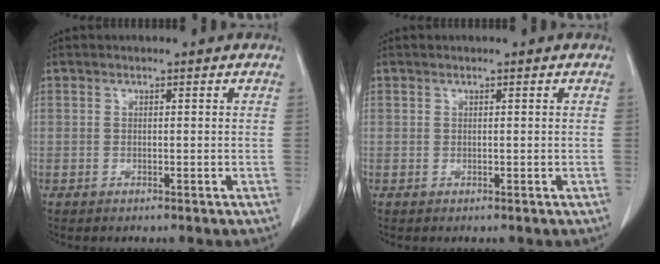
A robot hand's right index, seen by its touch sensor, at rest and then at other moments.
{"total": 0.0}